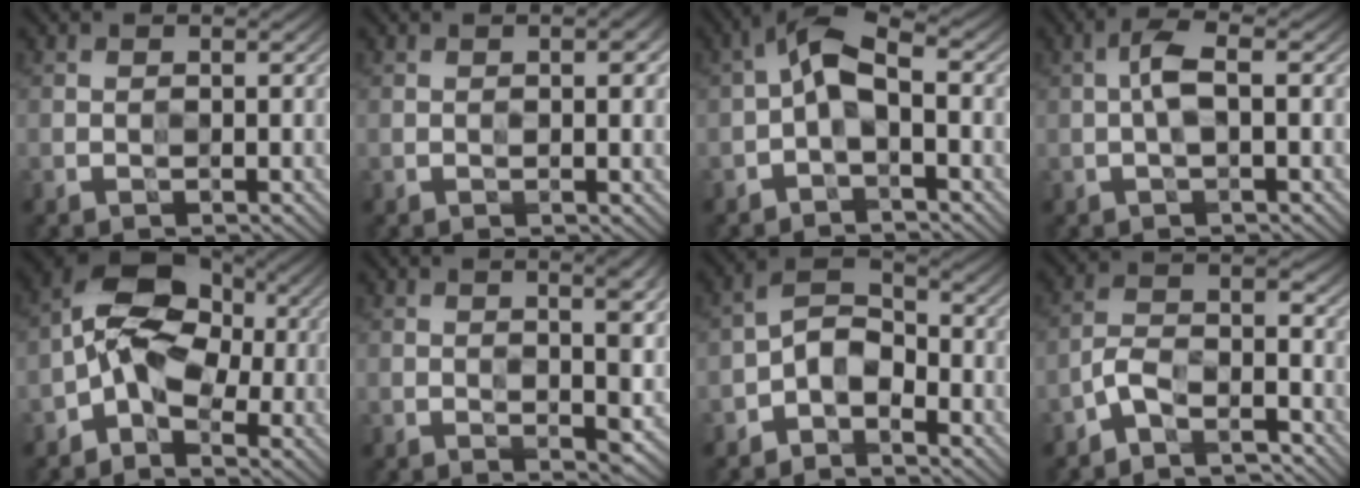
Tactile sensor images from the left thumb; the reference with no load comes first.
{"total": 1.7, "force": [0.4, 0.3, 1.7], "torque": [-0.025, 0.002, 0.006]}
{"total": 5.2, "force": [-0.7, 2.2, 4.6], "torque": [-0.090, 0.016, -0.026]}
{"total": 3.0, "force": [0.1, 0.7, 2.9], "torque": [-0.064, 0.012, -0.004]}
{"total": 7.8, "force": [-1.7, 5.1, 5.7], "torque": [-0.104, 0.019, -0.054]}
{"total": 5.8, "force": [1.5, 1.3, 5.5], "torque": [-0.078, 0.002, 0.025]}
{"total": 5.2, "force": [-2.8, 2.7, 3.4], "torque": [-0.061, 0.015, -0.069]}
{"total": 5.1, "force": [-3.8, 2.0, 2.8], "torque": [-0.056, 0.002, -0.083]}